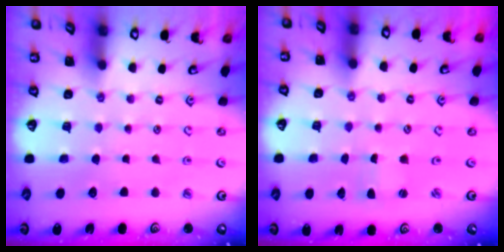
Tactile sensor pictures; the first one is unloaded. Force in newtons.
{"total": 0.5, "press": 0.4, "slide": 0.3}